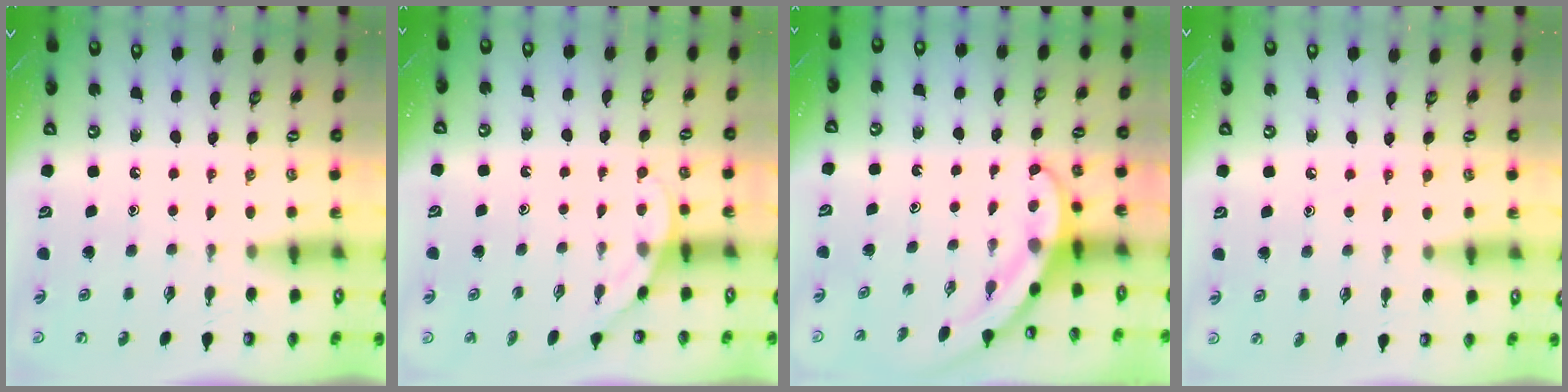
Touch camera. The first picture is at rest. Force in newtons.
{"total": 3.9, "press": 3.9, "slide": 0.2}
{"total": 3.7, "press": 3.7, "slide": 0.4}
{"total": 4.4, "press": 4.3, "slide": 0.6}